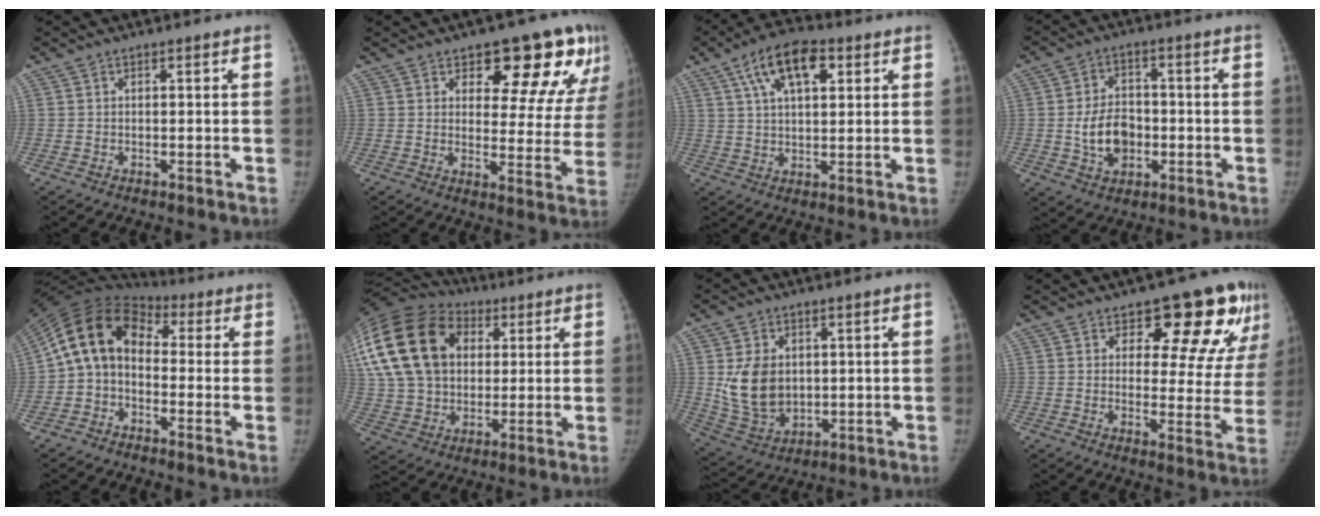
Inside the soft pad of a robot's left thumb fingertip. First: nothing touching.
{"total": 17.0, "force": [10.4, 7.8, 11.0], "torque": [-0.076, -0.052, 0.125]}
{"total": 11.8, "force": [5.2, 5.8, 8.9], "torque": [-0.137, 0.002, 0.087]}
{"total": 8.9, "force": [-1.6, 6.5, 5.9], "torque": [-0.084, 0.014, -0.024]}
{"total": 12.9, "force": [-0.3, 9.6, 8.5], "torque": [-0.144, 0.049, -0.021]}
{"total": 33.0, "force": [9.3, 24.4, 20.2], "torque": [-0.470, 0.076, 0.185]}
{"total": 11.2, "force": [1.5, 8.3, 7.3], "torque": [-0.105, -0.017, 0.051]}
{"total": 16.8, "force": [10.4, 7.8, 10.6], "torque": [-0.072, -0.057, 0.118]}